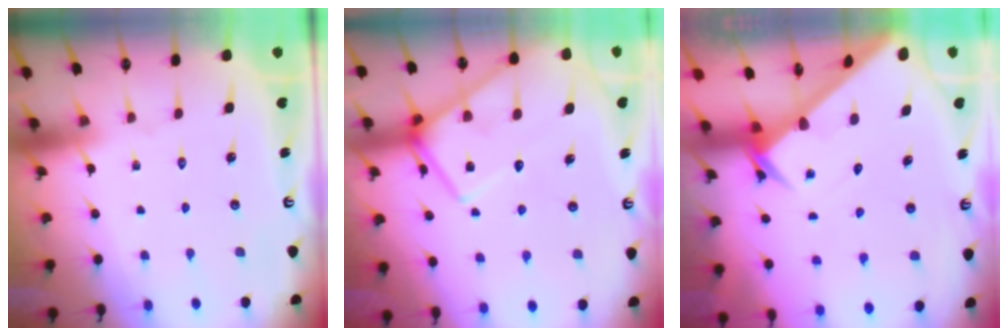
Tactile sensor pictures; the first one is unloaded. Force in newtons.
{"total": 12.8, "press": 12.8, "slide": 0.9}
{"total": 3.0, "press": 3.0, "slide": 0.2}